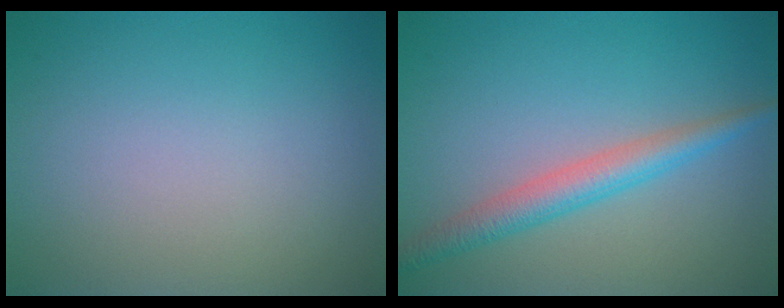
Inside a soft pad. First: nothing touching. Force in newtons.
{"total": 3.3, "press": 3.3, "slide": 0.0}